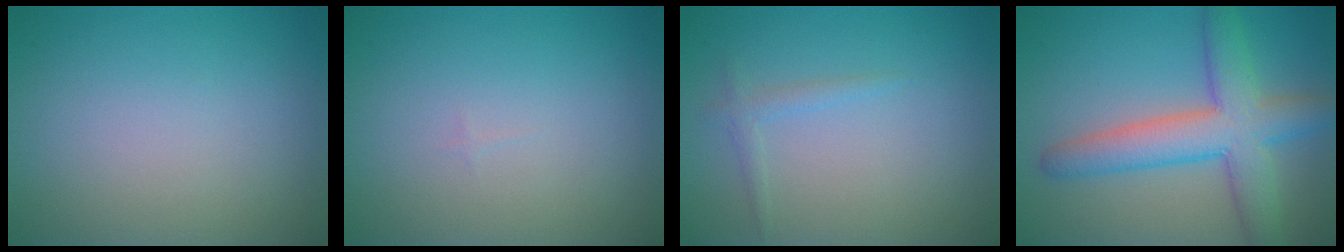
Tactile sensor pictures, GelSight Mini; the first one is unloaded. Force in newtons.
{"total": 0.0}
{"total": 1.1, "press": 1.1, "slide": 0.1}
{"total": 6.9, "press": 6.9, "slide": 0.4}